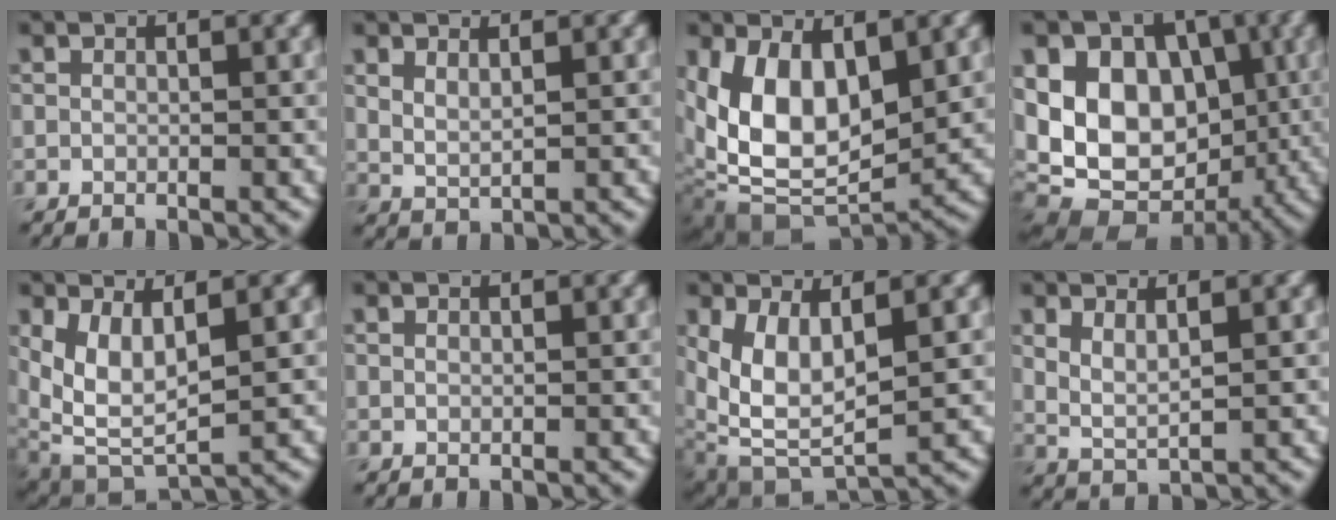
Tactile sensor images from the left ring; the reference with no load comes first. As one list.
[{"total": 1.5, "force": [1.0, 0.4, 0.9], "torque": [-0.022, -0.006, 0.023]}, {"total": 10.1, "force": [1.4, 5.6, 8.3], "torque": [-0.168, -0.021, 0.027]}, {"total": 14.4, "force": [-0.1, 10.9, 9.5], "torque": [-0.144, 0.012, -0.014]}, {"total": 5.7, "force": [1.3, 2.8, 4.8], "torque": [-0.111, -0.018, 0.033]}, {"total": 0.0}, {"total": 6.3, "force": [1.2, 3.2, 5.3], "torque": [-0.121, -0.016, 0.029]}, {"total": 2.2, "force": [1.2, 0.7, 1.8], "torque": [-0.038, -0.009, 0.026]}]